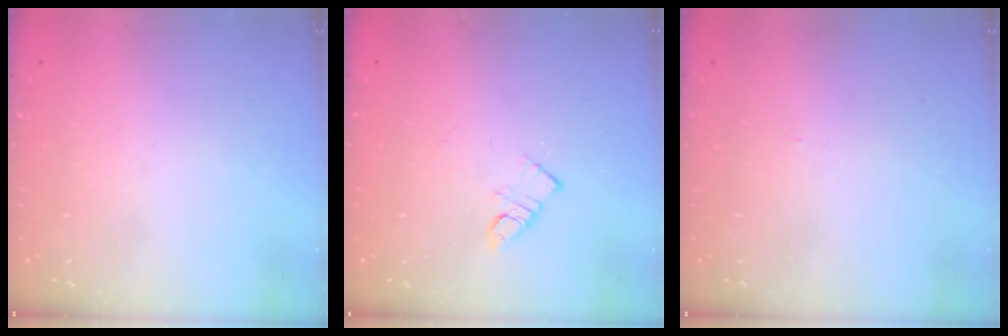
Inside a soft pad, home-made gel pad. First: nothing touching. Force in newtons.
{"total": 4.9, "press": 4.9, "slide": 0.2}
{"total": 3.5, "press": 3.5, "slide": 0.4}